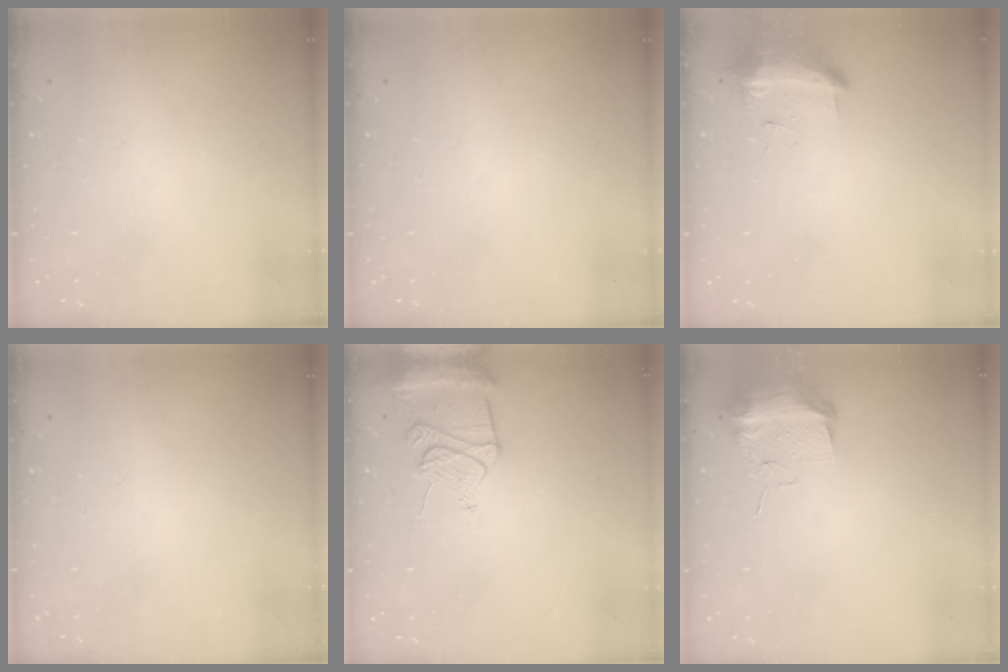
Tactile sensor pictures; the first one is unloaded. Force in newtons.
{"total": 0.0}
{"total": 18.3, "press": 11.7, "slide": 14.2}
{"total": 0.0}
{"total": 11.6, "press": 11.5, "slide": 1.1}
{"total": 9.2, "press": 9.2, "slide": 1.1}